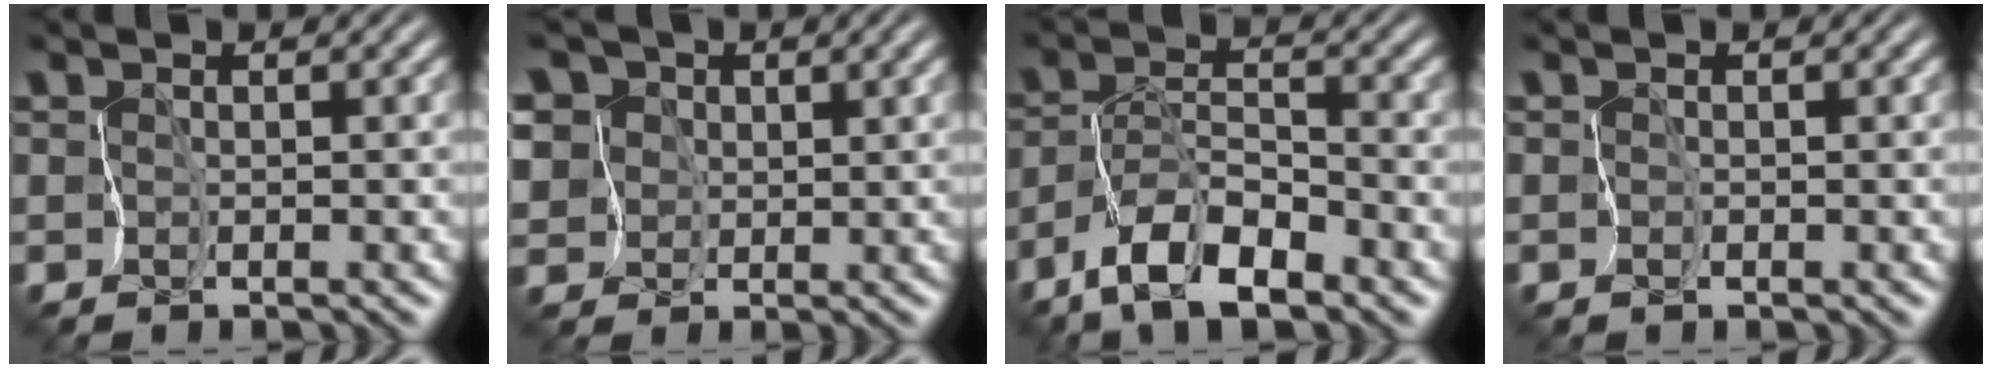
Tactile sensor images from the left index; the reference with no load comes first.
{"total": 8.9, "force": [4.8, 6.7, 3.4], "torque": [-0.081, 0.041, 0.054]}
{"total": 6.9, "force": [-4.8, 2.3, 4.4], "torque": [-0.077, 0.005, -0.090]}
{"total": 0.0}